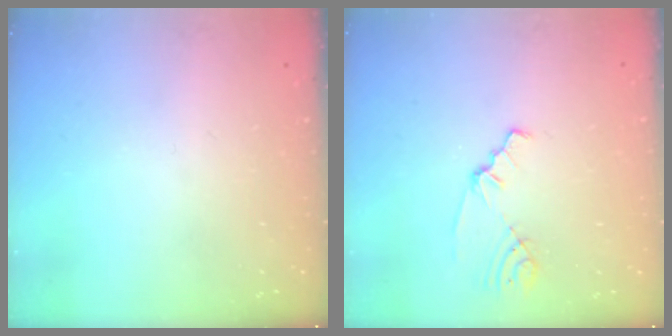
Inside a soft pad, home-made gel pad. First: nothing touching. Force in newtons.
{"total": 1.8, "press": 1.7, "slide": 0.3}